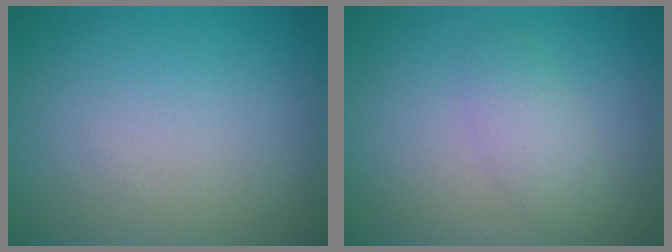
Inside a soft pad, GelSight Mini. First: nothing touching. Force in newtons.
{"total": 2.2, "press": 2.2, "slide": 0.1}